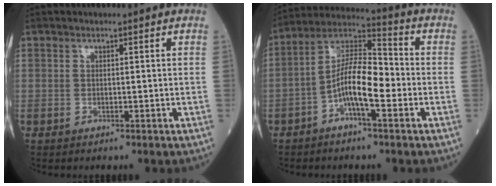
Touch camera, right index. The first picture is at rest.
{"total": 10.4, "force": [-3.0, 2.8, 9.6], "torque": [-0.181, 0.024, -0.058]}